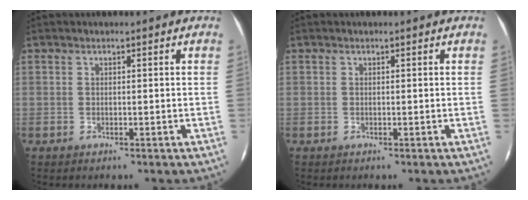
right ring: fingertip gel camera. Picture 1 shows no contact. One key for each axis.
{"total": 0.0}